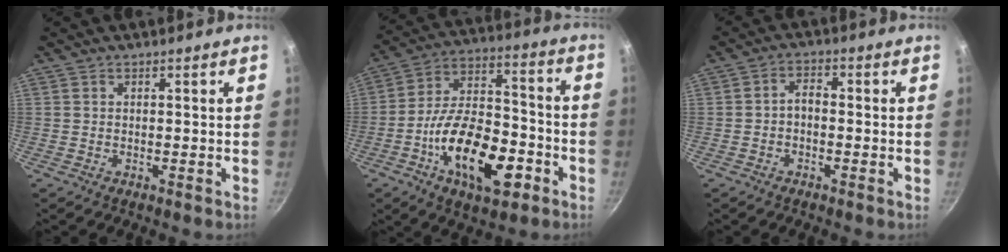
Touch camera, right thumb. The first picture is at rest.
{"total": 20.1, "force": [-8.0, 10.0, 15.5], "torque": [-0.229, 0.051, -0.139]}
{"total": 3.0, "force": [-0.8, 1.9, 2.2], "torque": [-0.032, 0.018, -0.021]}